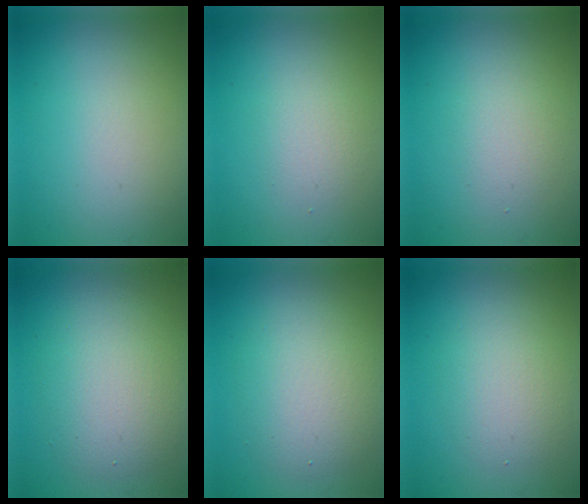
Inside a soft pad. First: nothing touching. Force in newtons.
{"total": 1.7, "press": 1.7, "slide": 0.1}
{"total": 1.8, "press": 1.8, "slide": 0.0}
{"total": 4.8, "press": 4.8, "slide": 0.2}
{"total": 4.4, "press": 4.4, "slide": 0.4}
{"total": 2.9, "press": 2.9, "slide": 0.2}